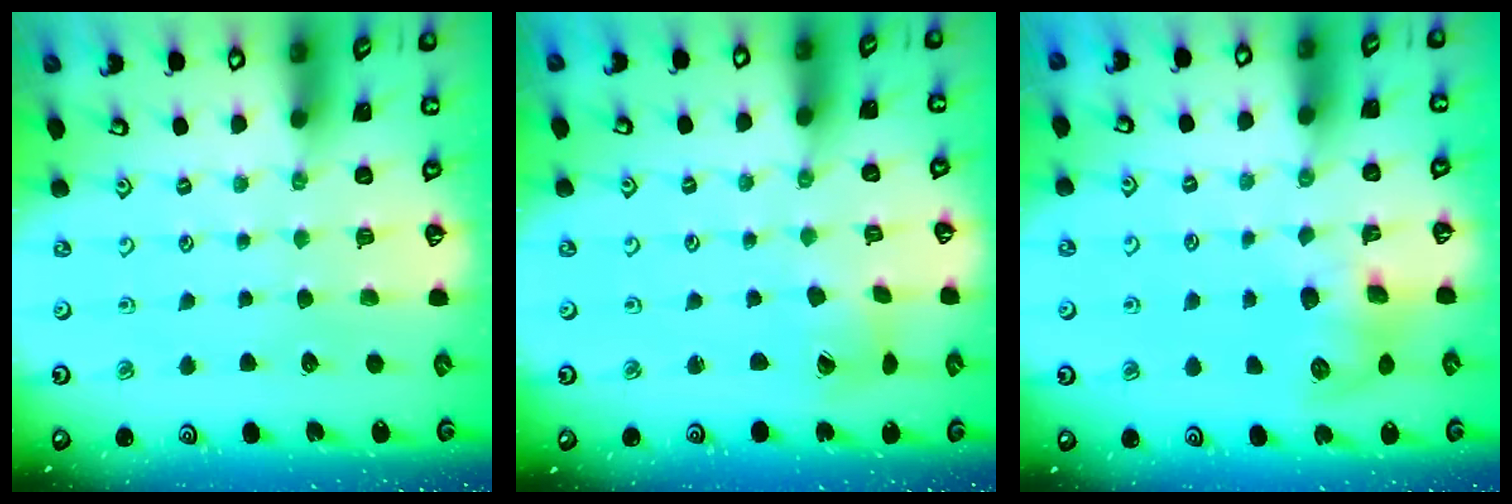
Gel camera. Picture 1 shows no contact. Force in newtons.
{"total": 2.4, "press": 2.4, "slide": 0.3}
{"total": 8.4, "press": 8.4, "slide": 0.4}